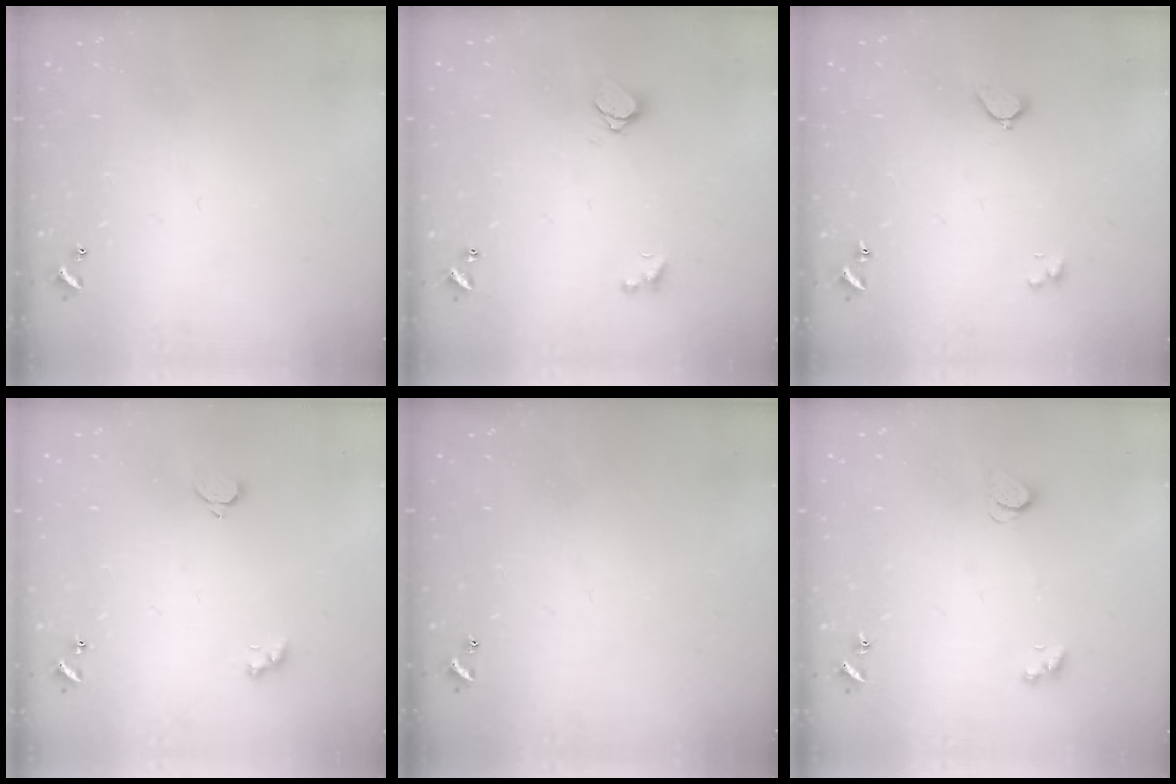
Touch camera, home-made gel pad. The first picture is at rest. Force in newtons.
{"total": 1.6, "press": 1.5, "slide": 0.5}
{"total": 1.9, "press": 1.9, "slide": 0.6}
{"total": 2.1, "press": 2.1, "slide": 0.5}
{"total": 0.0}
{"total": 2.6, "press": 2.6, "slide": 0.5}